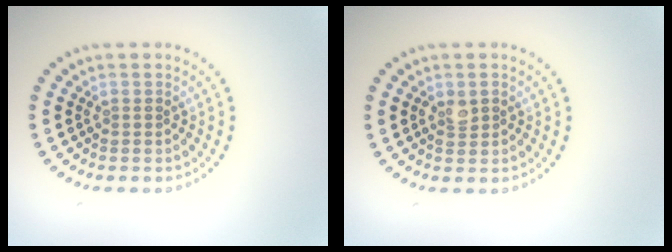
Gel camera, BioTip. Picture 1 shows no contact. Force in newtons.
{"total": 1.3, "press": 1.3, "slide": 0.0}